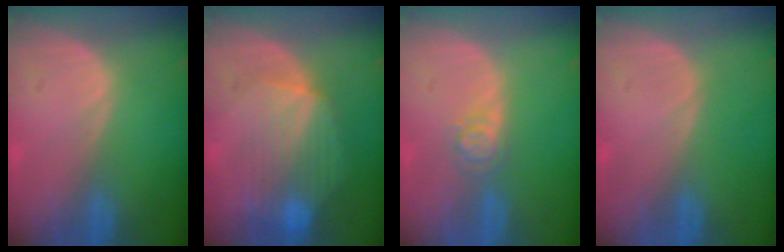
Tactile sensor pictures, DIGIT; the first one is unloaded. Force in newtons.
{"total": 8.9, "press": 8.0, "slide": 3.9}
{"total": 2.6, "press": 2.6, "slide": 0.3}
{"total": 0.0}